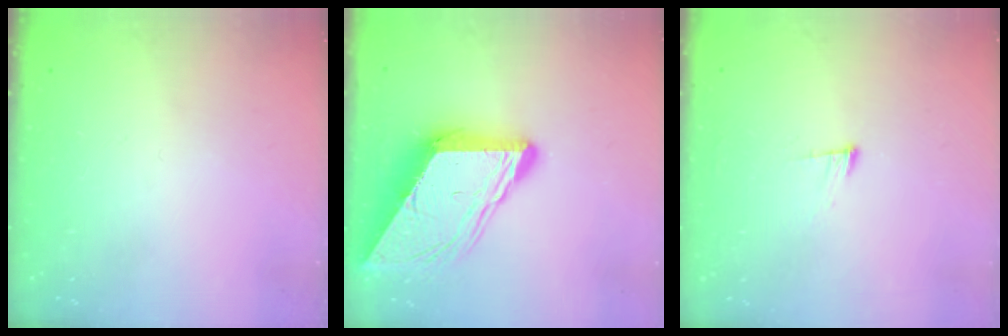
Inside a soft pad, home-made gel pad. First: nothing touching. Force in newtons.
{"total": 12.0, "press": 11.9, "slide": 1.2}
{"total": 6.5, "press": 6.4, "slide": 1.4}